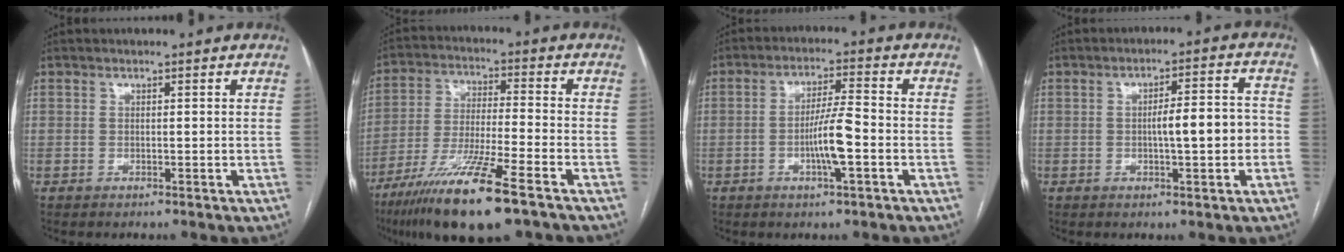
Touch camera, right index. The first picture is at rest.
{"total": 15.4, "force": [-9.7, 0.8, 12.0], "torque": [-0.242, -0.043, -0.176]}
{"total": 6.7, "force": [-1.9, 0.4, 6.5], "torque": [-0.122, 0.001, -0.035]}
{"total": 6.5, "force": [-1.1, 1.3, 6.3], "torque": [-0.095, 0.019, -0.012]}